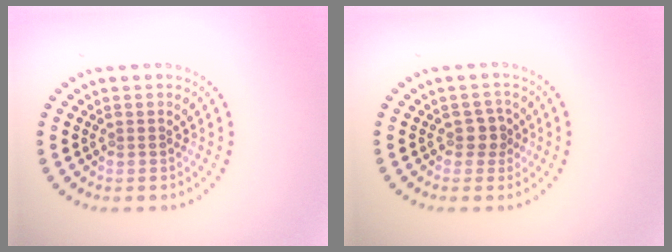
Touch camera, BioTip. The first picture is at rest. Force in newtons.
{"total": 1.4, "press": 1.4, "slide": 0.5}